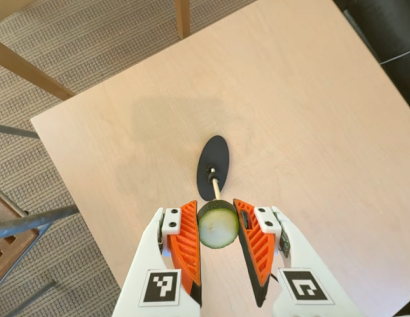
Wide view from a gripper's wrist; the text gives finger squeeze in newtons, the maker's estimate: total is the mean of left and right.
{"total": 11.8, "left": 12.3, "right": 11.3}